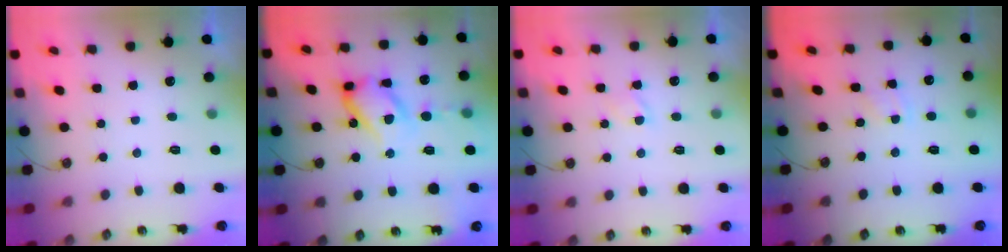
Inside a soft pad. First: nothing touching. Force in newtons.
{"total": 16.0, "press": 15.9, "slide": 1.8}
{"total": 2.8, "press": 2.8, "slide": 0.4}
{"total": 2.0, "press": 2.0, "slide": 0.4}